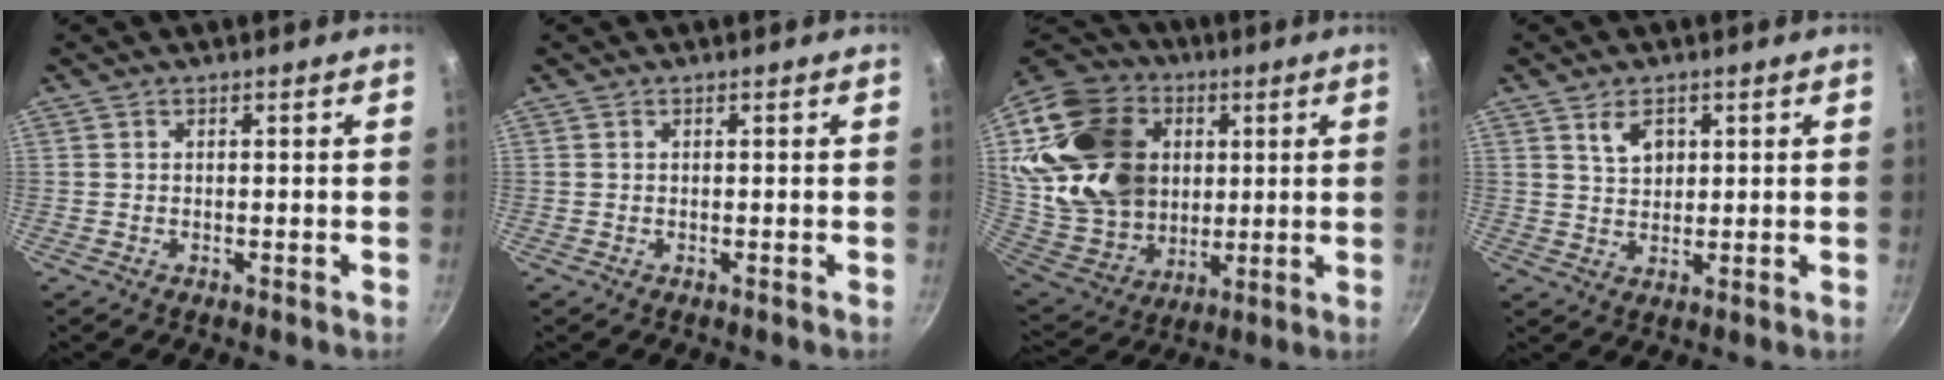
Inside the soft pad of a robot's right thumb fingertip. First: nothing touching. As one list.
[{"total": 0.0}, {"total": 28.3, "force": [6.3, 22.0, 16.7], "torque": [-0.292, -0.003, 0.132]}, {"total": 4.4, "force": [2.1, 2.9, 2.6], "torque": [-0.026, -0.011, 0.040]}]